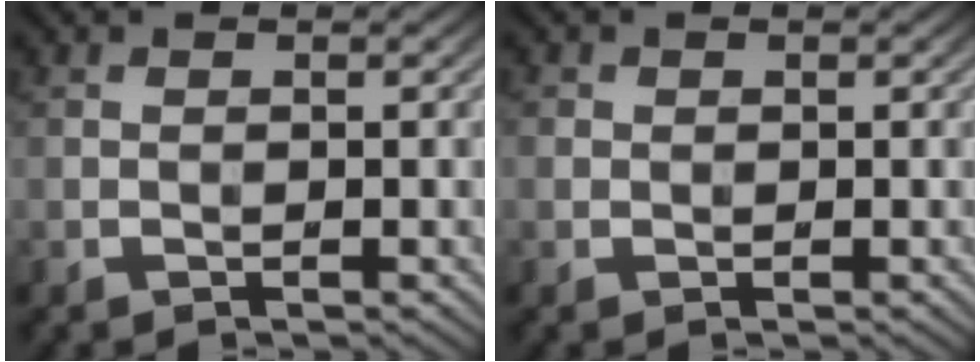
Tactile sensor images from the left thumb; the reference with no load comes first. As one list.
[{"total": 0.6, "force": [0.0, 0.6, -0.1], "torque": [0.004, -0.006, 0.000]}]